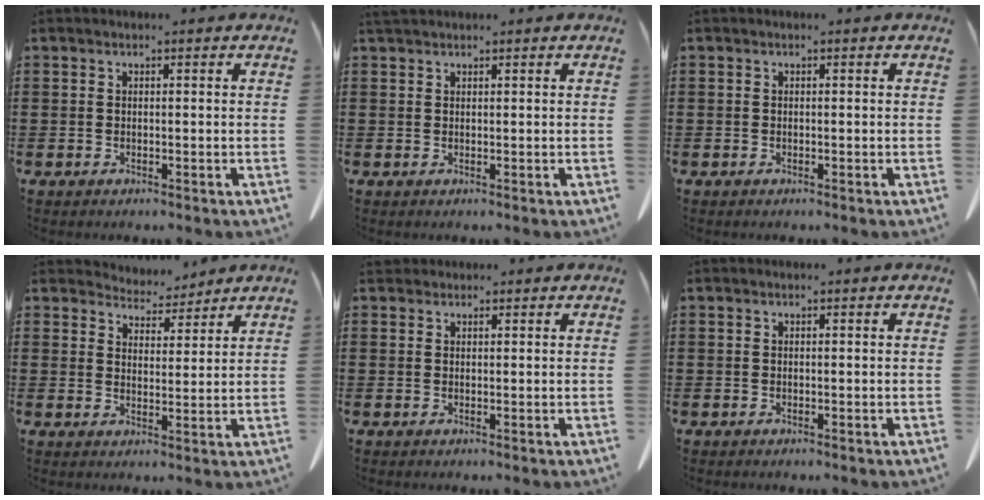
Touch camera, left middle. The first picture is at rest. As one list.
[{"total": 1.0, "force": [0.9, 0.2, 0.3], "torque": [-0.010, 0.000, 0.018]}, {"total": 0.0}, {"total": 4.7, "force": [4.5, 1.1, 0.5], "torque": [-0.016, -0.018, 0.083]}, {"total": 1.3, "force": [1.1, 0.6, 0.2], "torque": [-0.008, 0.003, 0.022]}, {"total": 0.0}]